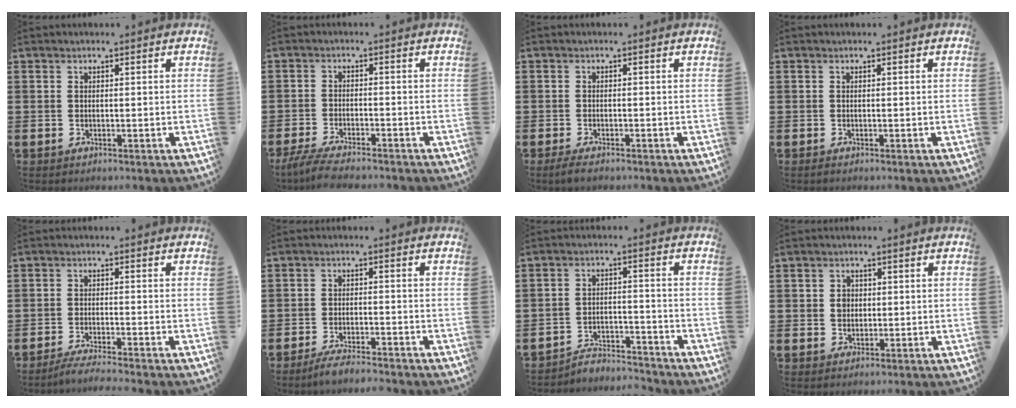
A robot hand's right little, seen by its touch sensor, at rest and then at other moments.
{"total": 3.4, "force": [-3.1, 0.3, 1.3], "torque": [-0.036, -0.004, -0.063]}
{"total": 1.4, "force": [-0.9, 0.4, 1.0], "torque": [-0.018, 0.000, -0.018]}
{"total": 0.0}
{"total": 2.4, "force": [-2.0, -0.2, 1.3], "torque": [-0.020, 0.000, -0.037]}
{"total": 3.1, "force": [-2.8, 0.0, 1.4], "torque": [-0.022, 0.002, -0.053]}
{"total": 3.8, "force": [-3.7, 0.5, 0.1], "torque": [-0.007, 0.006, -0.080]}
{"total": 1.9, "force": [0.4, 1.7, 0.7], "torque": [-0.001, 0.004, 0.003]}